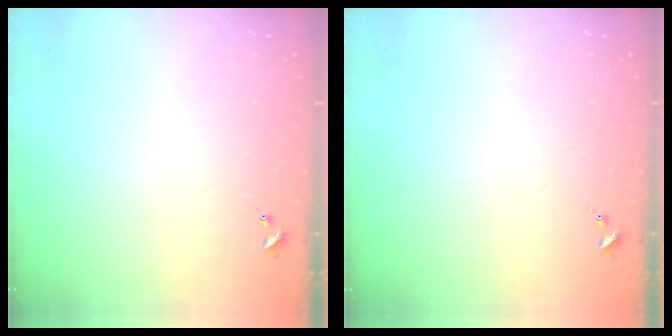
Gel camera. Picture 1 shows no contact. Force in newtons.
{"total": 0.0}